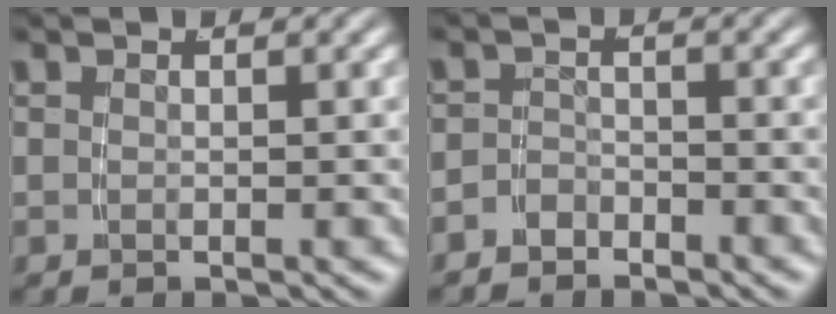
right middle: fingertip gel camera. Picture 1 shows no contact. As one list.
[{"total": 2.8, "force": [-2.5, 1.1, 0.0], "torque": [-0.002, -0.012, -0.040]}]